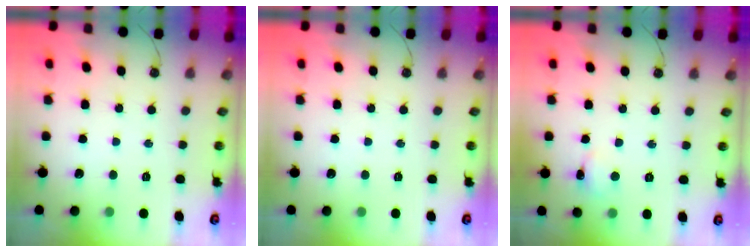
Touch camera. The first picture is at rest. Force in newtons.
{"total": 0.0}
{"total": 2.7, "press": 2.6, "slide": 0.5}